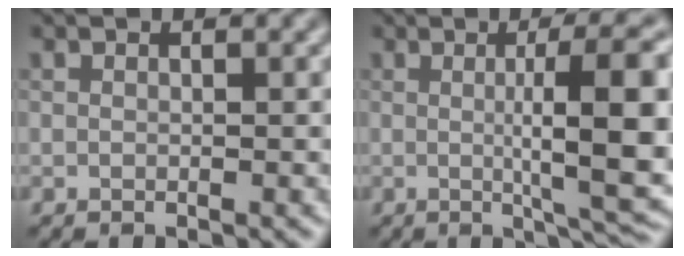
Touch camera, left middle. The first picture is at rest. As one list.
[{"total": 10.5, "force": [0.2, 2.2, 10.3], "torque": [-0.129, 0.001, 0.005]}]